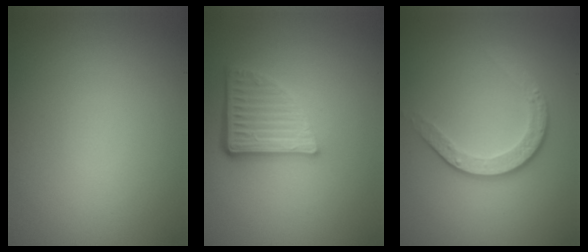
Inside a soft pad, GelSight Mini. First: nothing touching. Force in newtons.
{"total": 4.9, "press": 3.5, "slide": 3.4}
{"total": 3.6, "press": 2.5, "slide": 2.6}